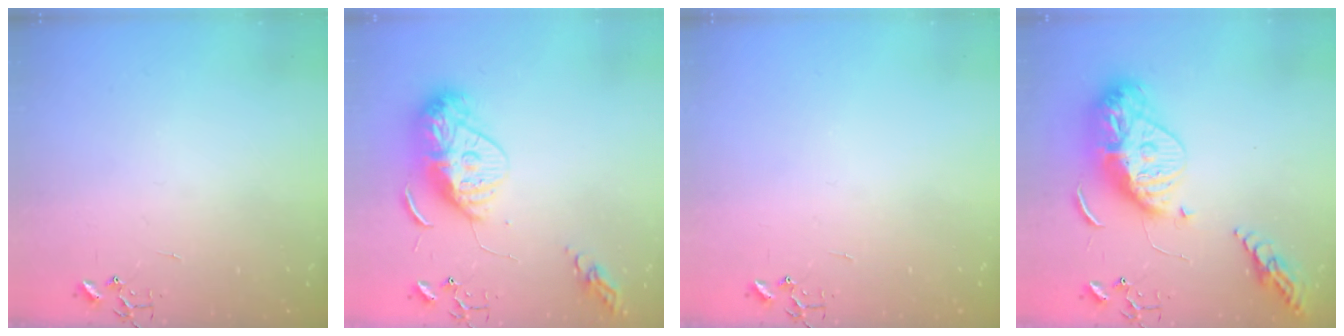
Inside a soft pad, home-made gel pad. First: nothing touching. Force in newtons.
{"total": 12.9, "press": 12.8, "slide": 1.3}
{"total": 0.0}
{"total": 18.2, "press": 18.1, "slide": 1.5}